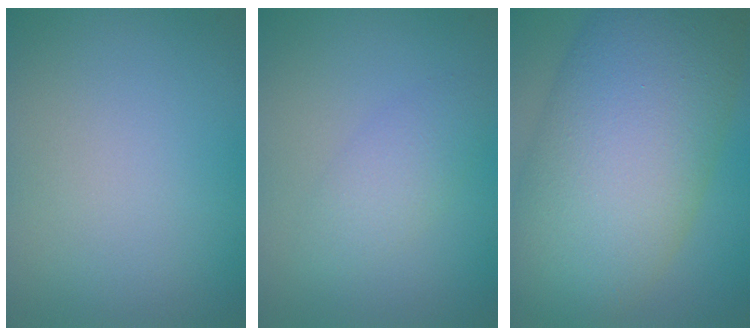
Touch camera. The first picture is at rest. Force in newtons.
{"total": 2.2, "press": 2.2, "slide": 0.1}
{"total": 14.3, "press": 14.3, "slide": 0.5}